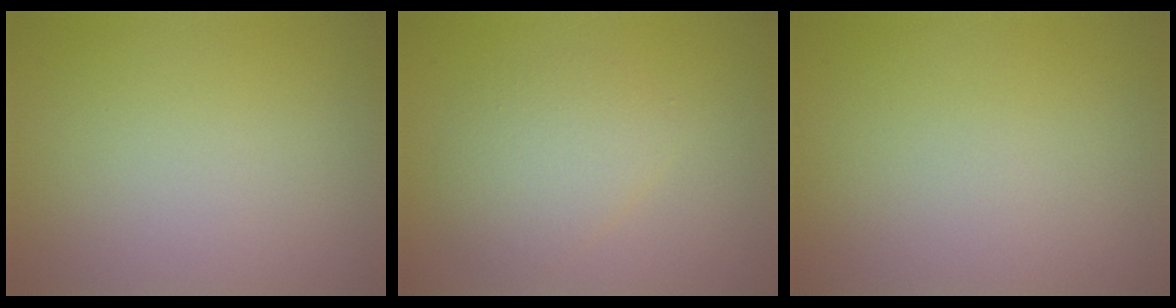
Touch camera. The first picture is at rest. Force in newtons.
{"total": 3.1, "press": 3.1, "slide": 0.1}
{"total": 0.0}